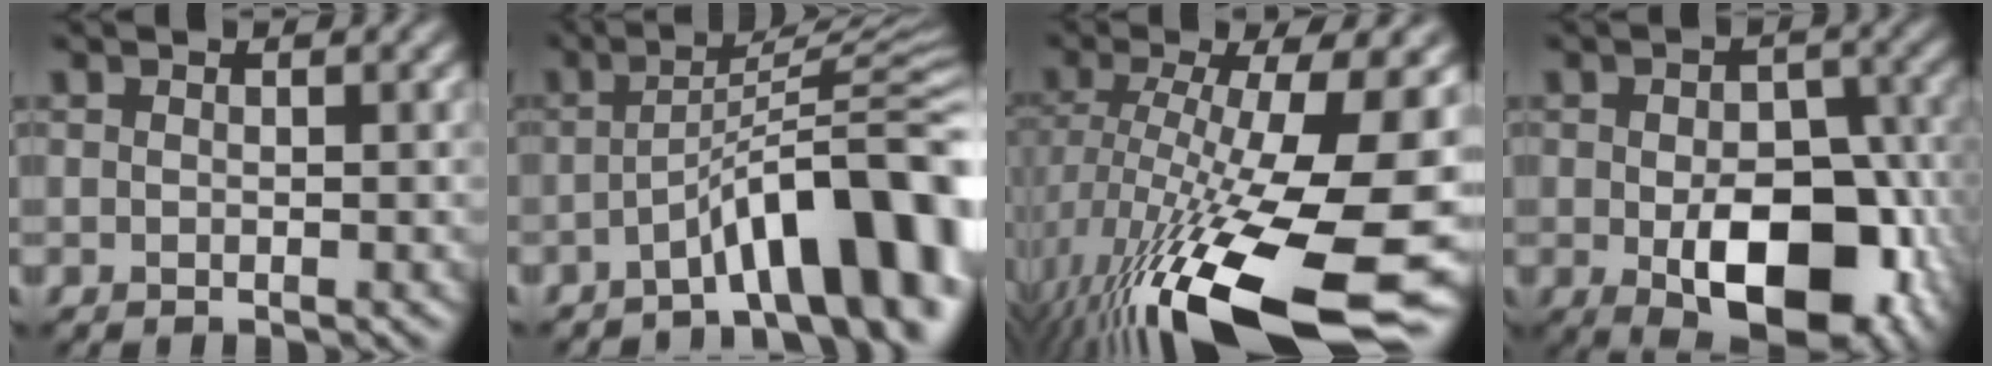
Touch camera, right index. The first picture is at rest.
{"total": 10.9, "force": [-5.0, 2.6, 9.4], "torque": [-0.118, 0.020, -0.077]}
{"total": 16.4, "force": [-5.3, 4.8, 14.8], "torque": [-0.272, -0.022, -0.080]}
{"total": 11.5, "force": [-3.7, 6.4, 8.8], "torque": [-0.128, -0.020, -0.048]}